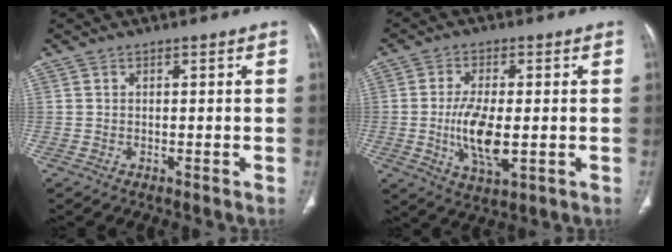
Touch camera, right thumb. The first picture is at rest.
{"total": 9.9, "force": [-1.1, 4.0, 9.0], "torque": [-0.173, -0.012, -0.016]}